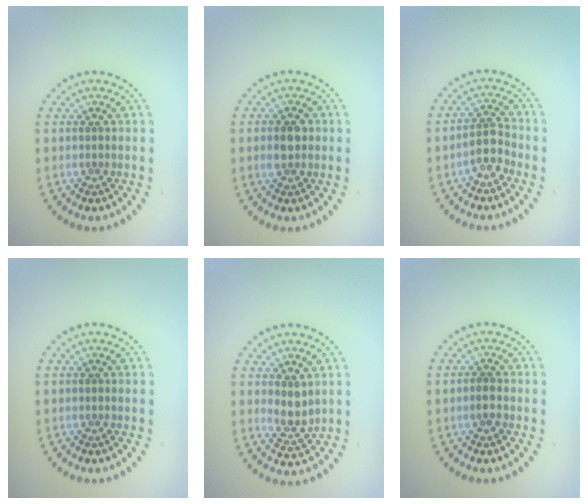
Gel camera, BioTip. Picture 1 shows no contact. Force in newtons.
{"total": 2.0, "press": 2.0, "slide": 0.1}
{"total": 2.5, "press": 2.2, "slide": 1.2}
{"total": 0.0}
{"total": 2.3, "press": 2.1, "slide": 1.0}
{"total": 1.3, "press": 1.2, "slide": 0.5}